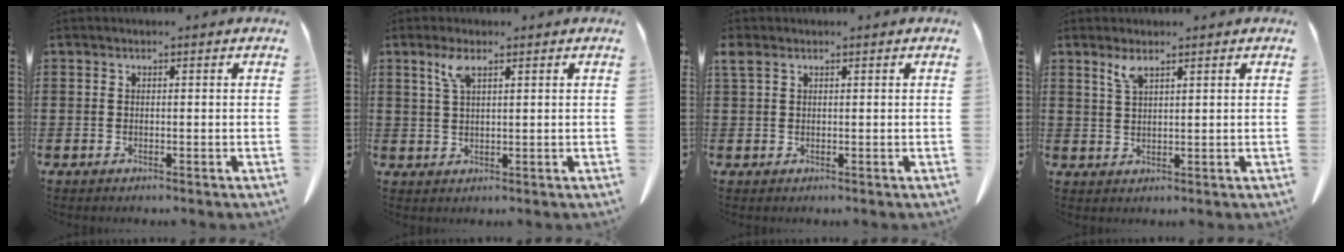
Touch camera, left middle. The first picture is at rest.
{"total": 3.4, "force": [2.0, 0.7, 2.7], "torque": [-0.060, 0.004, 0.035]}
{"total": 1.2, "force": [0.6, 0.5, 0.9], "torque": [-0.022, 0.001, 0.013]}
{"total": 2.8, "force": [2.0, 0.5, 1.9], "torque": [-0.044, -0.001, 0.037]}